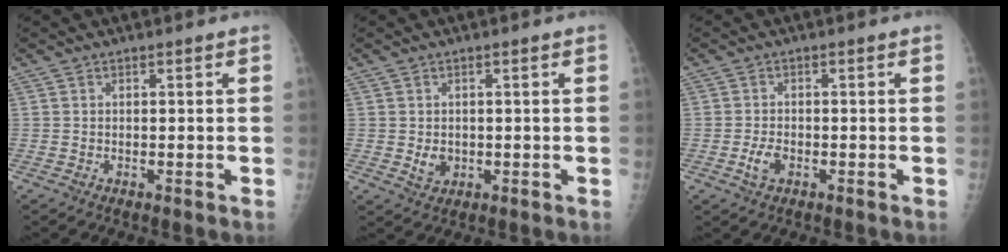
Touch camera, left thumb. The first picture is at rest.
{"total": 2.9, "force": [-0.1, 2.2, 1.9], "torque": [-0.019, -0.002, 0.006]}
{"total": 2.8, "force": [-1.0, 1.5, 2.1], "torque": [-0.042, 0.007, -0.018]}